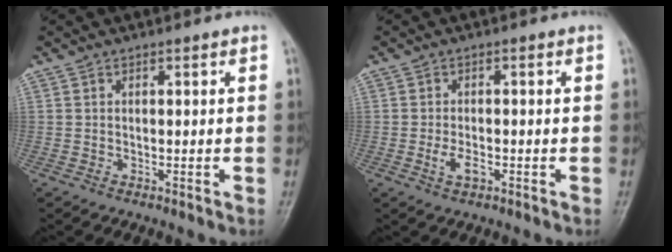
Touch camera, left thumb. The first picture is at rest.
{"total": 3.0, "force": [-1.1, 1.5, 2.3], "torque": [-0.046, 0.003, -0.018]}